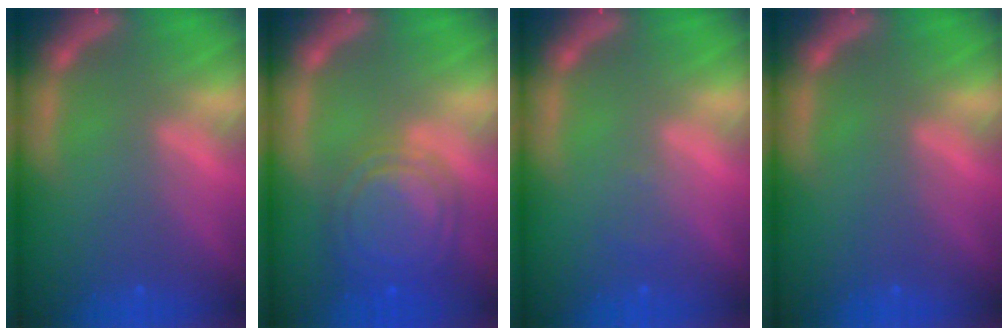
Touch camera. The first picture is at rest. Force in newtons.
{"total": 8.0}
{"total": 0.9}
{"total": 0.0}